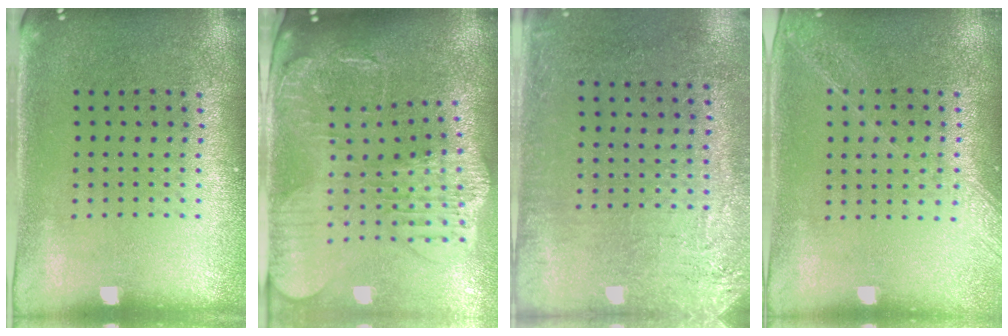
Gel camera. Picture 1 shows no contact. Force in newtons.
{"total": 2.9, "press": 2.4, "slide": 1.5}
{"total": 2.7, "press": 2.3, "slide": 1.3}
{"total": 1.3, "press": 1.3, "slide": 0.4}